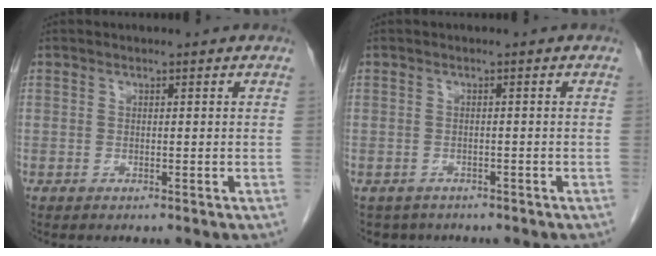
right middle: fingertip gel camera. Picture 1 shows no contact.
{"total": 4.1, "force": [-3.2, 2.5, 0.4], "torque": [-0.007, -0.001, -0.046]}